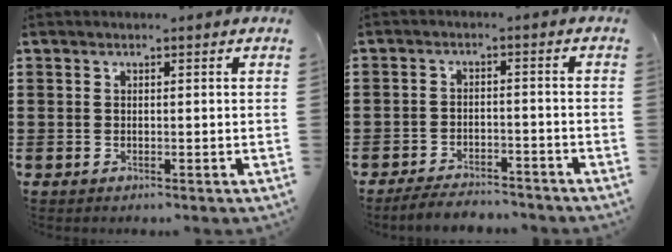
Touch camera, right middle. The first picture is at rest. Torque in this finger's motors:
{"motor_torque": [2.13, 0.00, 0.03, -0.01]}